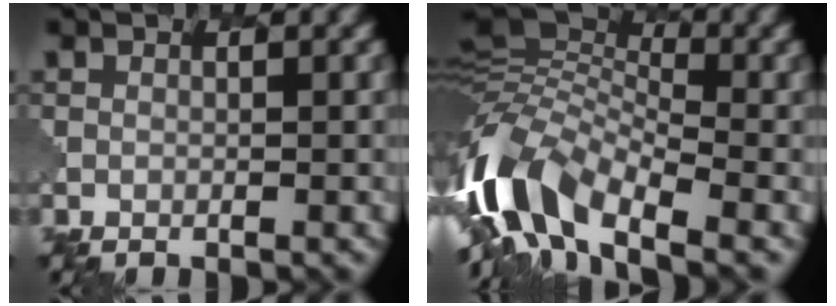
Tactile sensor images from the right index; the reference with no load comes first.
{"total": 10.3, "force": [-5.6, 4.6, 7.4], "torque": [-0.138, 0.005, -0.120]}